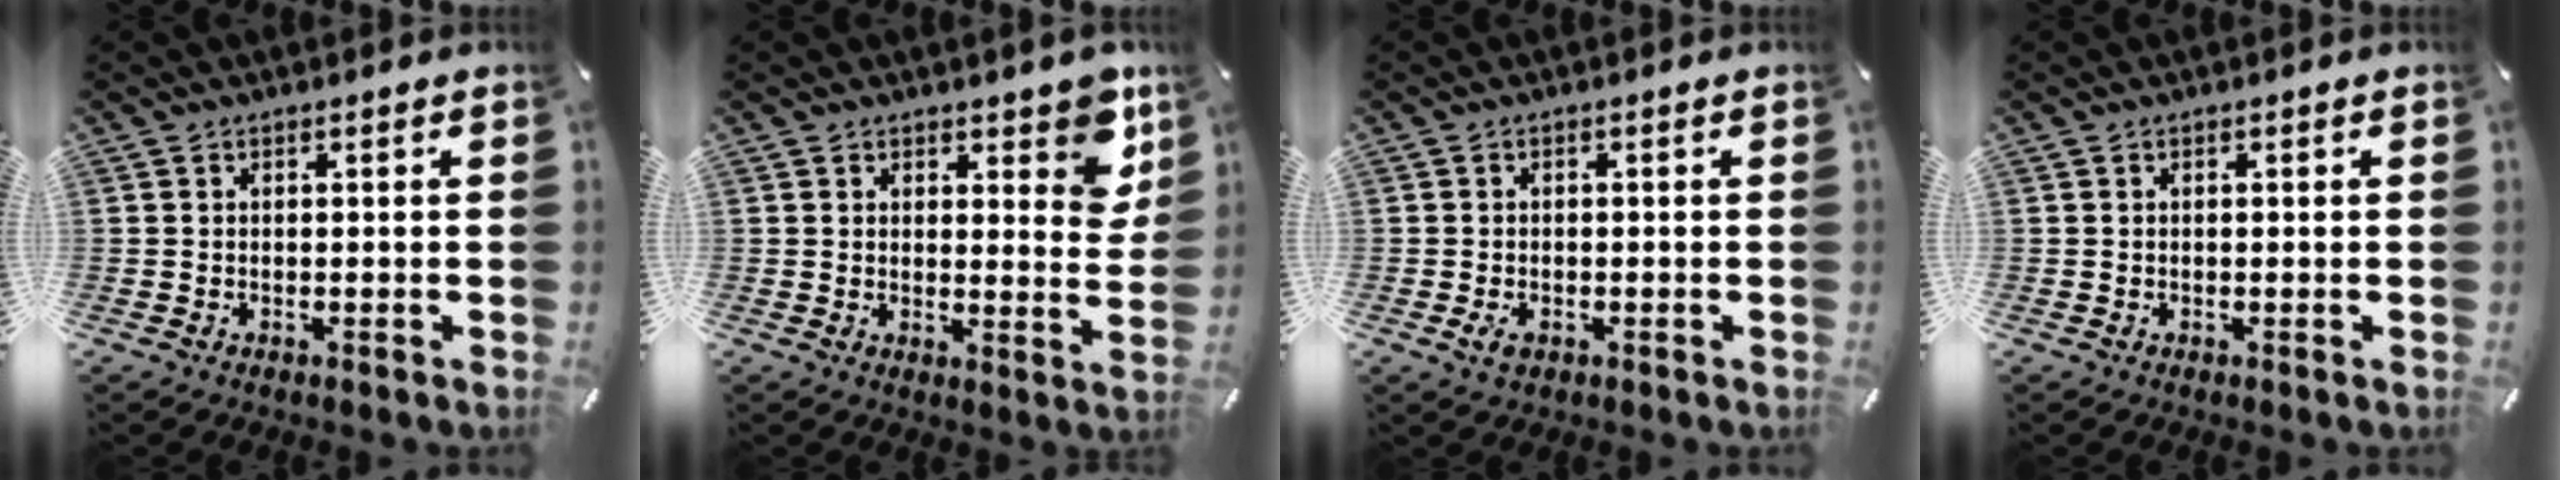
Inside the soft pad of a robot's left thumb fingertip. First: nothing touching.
{"total": 7.9, "force": [5.2, 4.1, 4.4], "torque": [-0.035, -0.036, 0.087]}
{"total": 2.2, "force": [-0.9, 1.4, 1.5], "torque": [-0.033, 0.001, -0.019]}
{"total": 0.0}